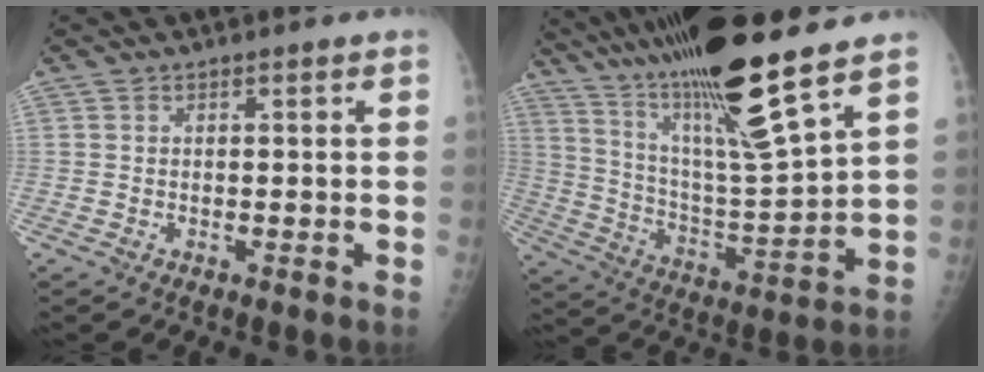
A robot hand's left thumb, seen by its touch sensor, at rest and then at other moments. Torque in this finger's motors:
{"motor_torque": [3.35, 1.16, 1.59, -1.18, 0.63]}